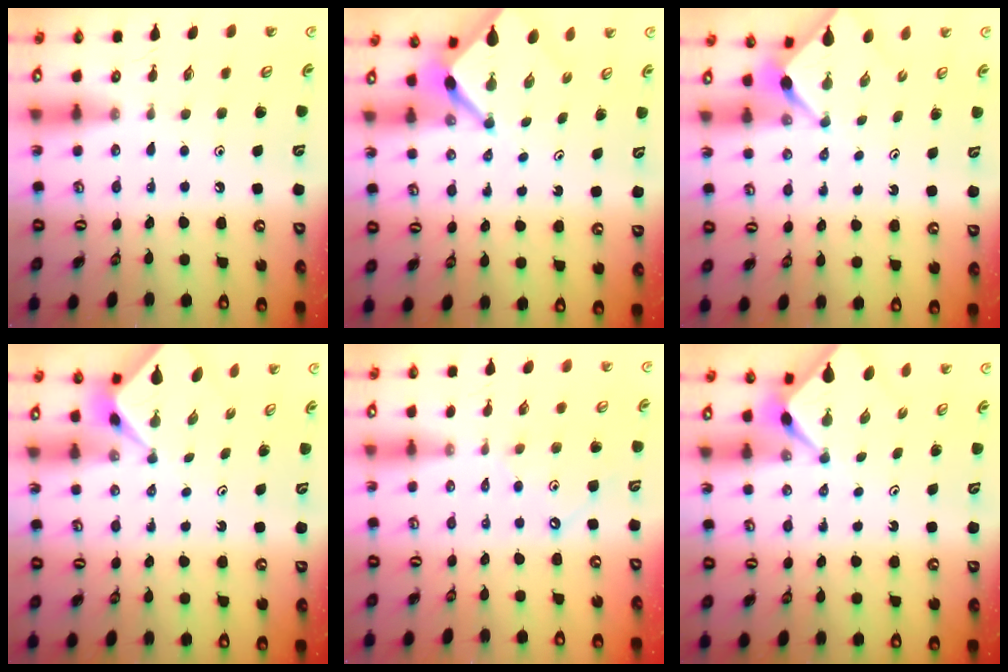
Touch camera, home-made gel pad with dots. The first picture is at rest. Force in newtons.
{"total": 4.4, "press": 4.4, "slide": 0.5}
{"total": 2.5, "press": 2.5, "slide": 0.3}
{"total": 1.6, "press": 1.5, "slide": 0.2}
{"total": 1.7, "press": 1.6, "slide": 0.3}
{"total": 2.5, "press": 2.5, "slide": 0.3}